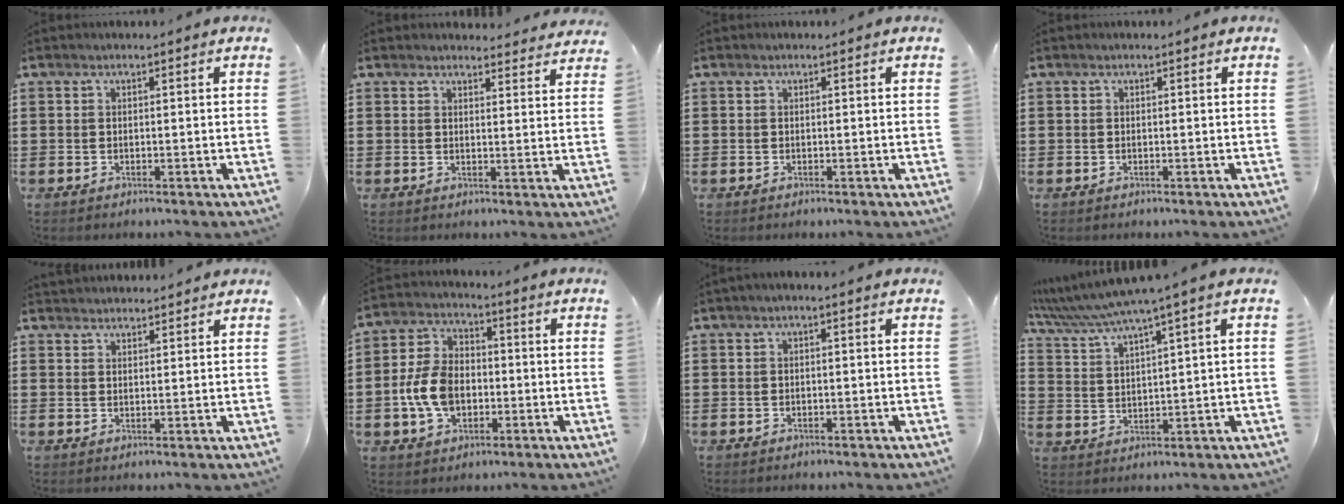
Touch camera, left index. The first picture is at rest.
{"total": 2.9, "force": [2.9, 0.3, 0.1], "torque": [-0.001, -0.014, 0.053]}
{"total": 0.0}
{"total": 0.0}
{"total": 2.0, "force": [2.0, 0.2, -0.2], "torque": [0.000, 0.000, 0.039]}
{"total": 8.8, "force": [-1.7, 6.1, 6.1], "torque": [-0.152, 0.008, -0.037]}
{"total": 0.8, "force": [-0.4, 0.2, 0.7], "torque": [-0.012, -0.002, -0.008]}
{"total": 5.0, "force": [3.9, -0.6, 3.1], "torque": [-0.074, -0.022, 0.063]}